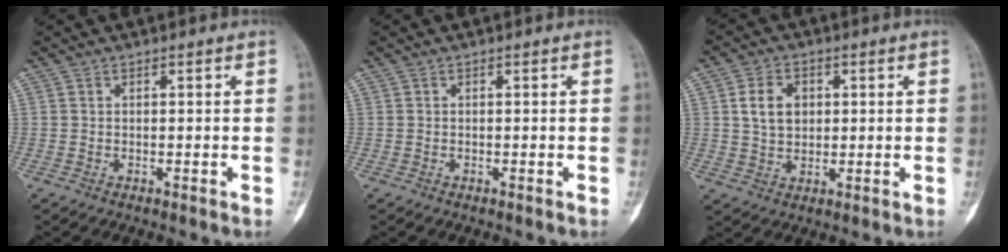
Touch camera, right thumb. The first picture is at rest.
{"total": 0.0}
{"total": 6.6, "force": [1.5, 4.9, 4.2], "torque": [-0.054, -0.004, 0.026]}